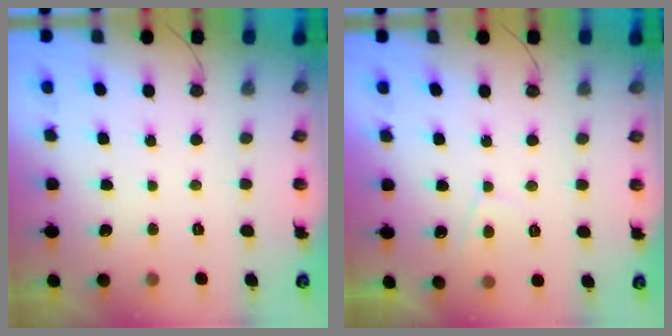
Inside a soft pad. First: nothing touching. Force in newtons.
{"total": 2.0, "press": 1.9, "slide": 0.6}